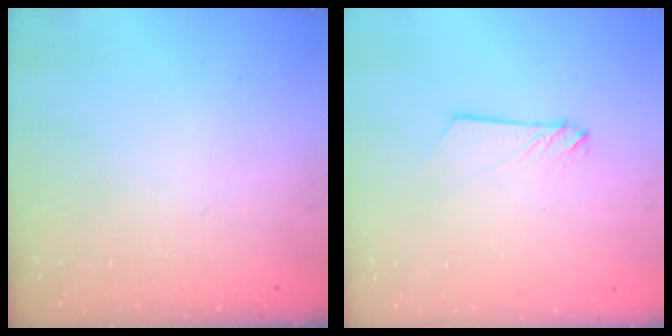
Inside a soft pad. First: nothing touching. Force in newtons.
{"total": 2.4, "press": 2.4, "slide": 0.2}